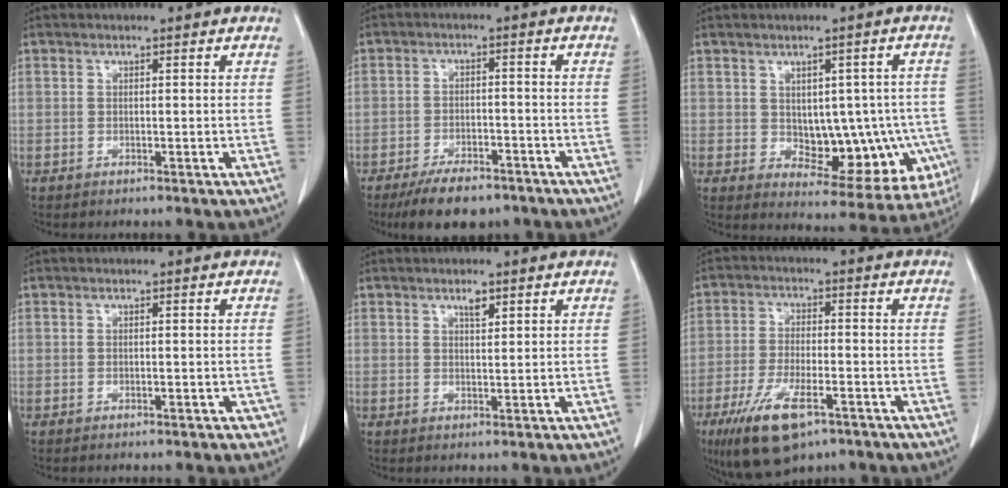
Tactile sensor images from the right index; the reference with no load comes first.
{"total": 8.1, "force": [-6.2, 3.3, 4.0], "torque": [-0.064, -0.003, -0.100]}
{"total": 12.2, "force": [-1.6, 6.9, 9.9], "torque": [-0.110, 0.014, 0.003]}
{"total": 1.0, "force": [-0.4, 0.4, 0.8], "torque": [-0.012, -0.001, -0.003]}
{"total": 1.8, "force": [1.2, 0.5, 1.2], "torque": [-0.021, -0.002, 0.021]}
{"total": 11.3, "force": [-6.5, 3.7, 8.4], "torque": [-0.162, -0.019, -0.108]}